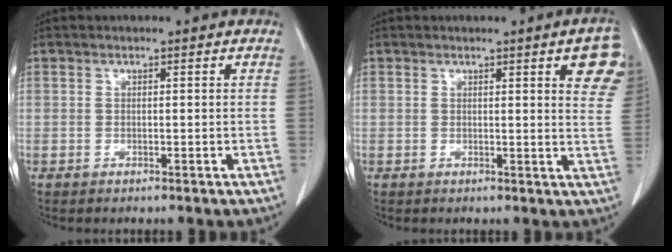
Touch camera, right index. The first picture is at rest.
{"total": 6.5, "force": [3.1, 0.8, 5.6], "torque": [-0.058, -0.010, 0.024]}